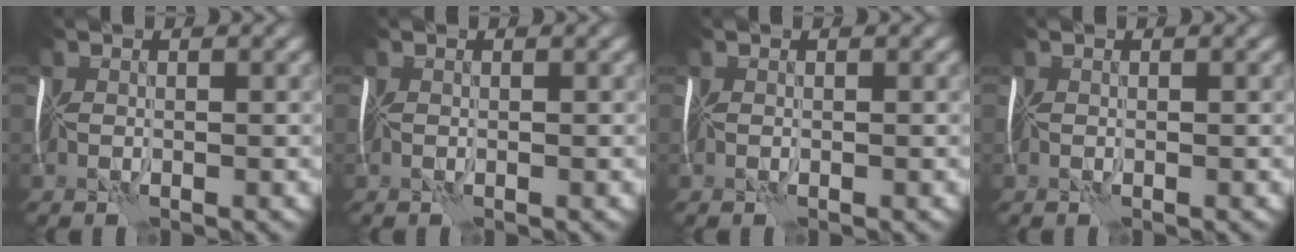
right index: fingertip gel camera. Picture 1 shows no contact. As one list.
[{"total": 0.0}, {"total": 0.0}, {"total": 0.0}]